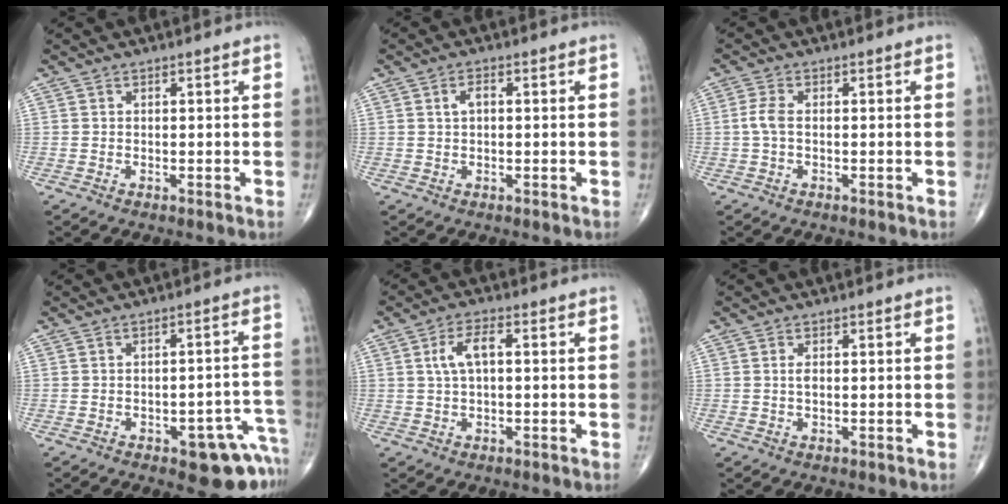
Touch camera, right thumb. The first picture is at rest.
{"total": 2.2, "force": [0.4, 1.2, 1.9], "torque": [-0.036, 0.008, 0.005]}
{"total": 2.9, "force": [-0.1, 1.3, 2.6], "torque": [-0.066, 0.002, -0.007]}
{"total": 10.1, "force": [-5.3, 4.2, 7.6], "torque": [-0.053, 0.040, -0.057]}
{"total": 5.2, "force": [0.9, 2.2, 4.6], "torque": [-0.096, 0.015, 0.013]}
{"total": 1.4, "force": [0.2, 0.6, 1.3], "torque": [-0.026, -0.001, 0.004]}